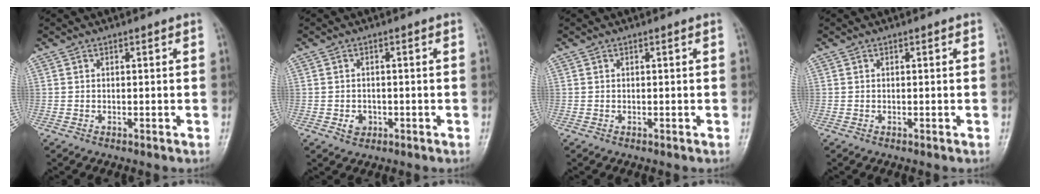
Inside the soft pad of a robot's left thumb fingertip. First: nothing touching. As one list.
[{"total": 2.3, "force": [-0.8, 2.0, 1.0], "torque": [-0.007, 0.003, -0.009]}, {"total": 0.0}, {"total": 0.0}]